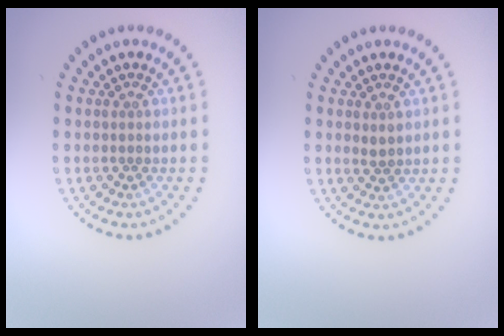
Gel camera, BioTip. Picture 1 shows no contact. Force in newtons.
{"total": 0.9, "press": 0.9, "slide": 0.2}